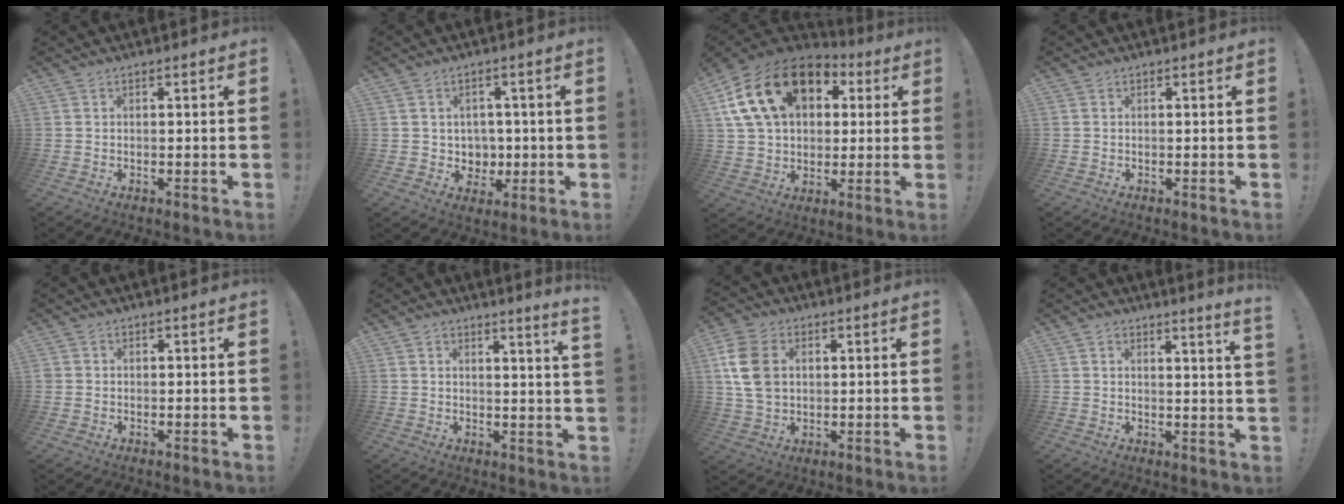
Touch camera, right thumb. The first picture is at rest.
{"total": 5.7, "force": [1.5, 5.4, 0.6], "torque": [-0.014, -0.013, 0.037]}
{"total": 21.8, "force": [8.2, 15.1, 13.4], "torque": [-0.228, -0.012, 0.157]}
{"total": 0.0}
{"total": 0.9, "force": [0.2, 0.9, 0.1], "torque": [-0.009, 0.004, 0.007]}
{"total": 3.4, "force": [2.3, -1.0, 2.4], "torque": [-0.027, -0.022, 0.034]}
{"total": 12.1, "force": [2.0, 9.0, 7.9], "torque": [-0.158, 0.007, 0.039]}
{"total": 3.1, "force": [2.2, -0.9, 1.9], "torque": [-0.019, -0.022, 0.033]}